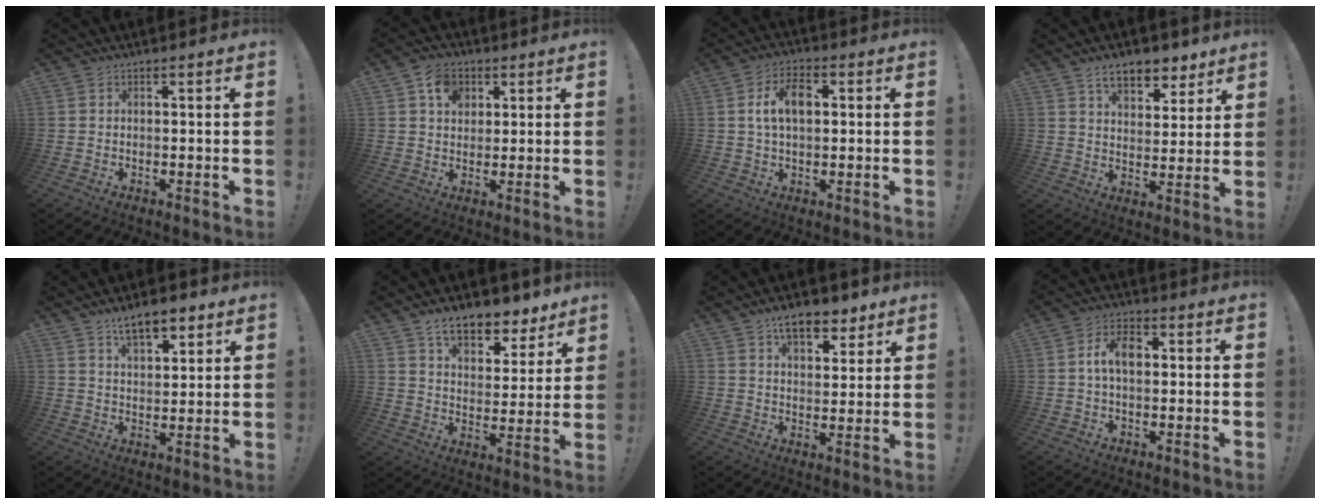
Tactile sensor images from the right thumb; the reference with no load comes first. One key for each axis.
{"total": 7.7, "fx": 3.4, "fy": 6.0, "fz": 3.5, "tx": -0.053, "ty": -0.003, "tz": 0.063}
{"total": 9.1, "fx": 1.8, "fy": 5.4, "fz": 7.1, "tx": -0.108, "ty": 0.009, "tz": 0.031}
{"total": 10.1, "fx": 6.9, "fy": 5.2, "fz": 5.1, "tx": -0.071, "ty": -0.036, "tz": 0.125}
{"total": 8.9, "fx": 6.0, "fy": 3.9, "fz": 5.4, "tx": -0.083, "ty": -0.024, "tz": 0.107}
{"total": 11.4, "fx": 8.6, "fy": 5.2, "fz": 5.3, "tx": -0.087, "ty": -0.057, "tz": 0.155}
{"total": 9.7, "fx": 6.7, "fy": 4.7, "fz": 5.2, "tx": -0.068, "ty": -0.035, "tz": 0.121}
{"total": 6.9, "fx": 0.7, "fy": 3.9, "fz": 5.6, "tx": -0.094, "ty": 0.013, "tz": 0.012}